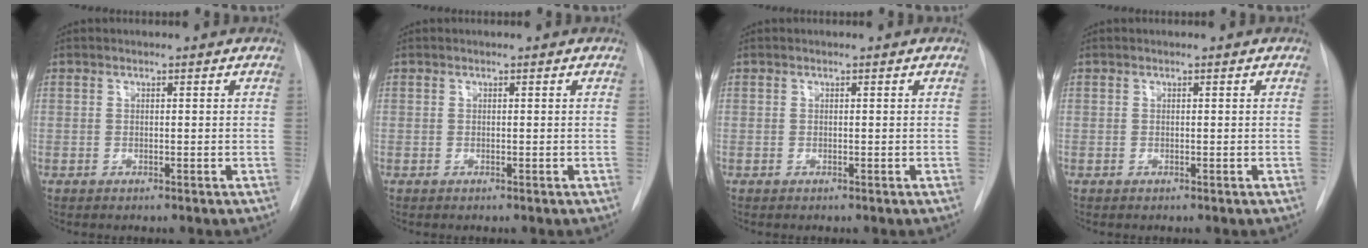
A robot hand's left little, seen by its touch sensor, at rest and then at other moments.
{"total": 0.0}
{"total": 0.0}
{"total": 0.0}